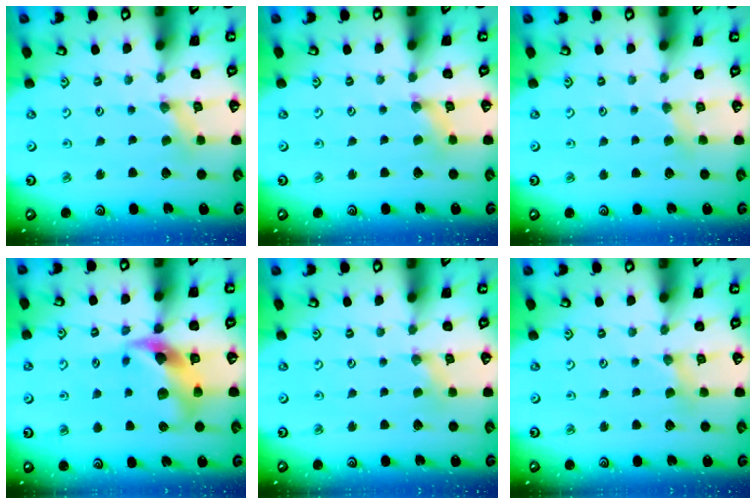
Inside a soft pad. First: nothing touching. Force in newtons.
{"total": 0.8, "press": 0.7, "slide": 0.3}
{"total": 2.1, "press": 2.1, "slide": 0.3}
{"total": 10.4, "press": 10.3, "slide": 1.2}
{"total": 0.0}
{"total": 1.7, "press": 1.7, "slide": 0.3}